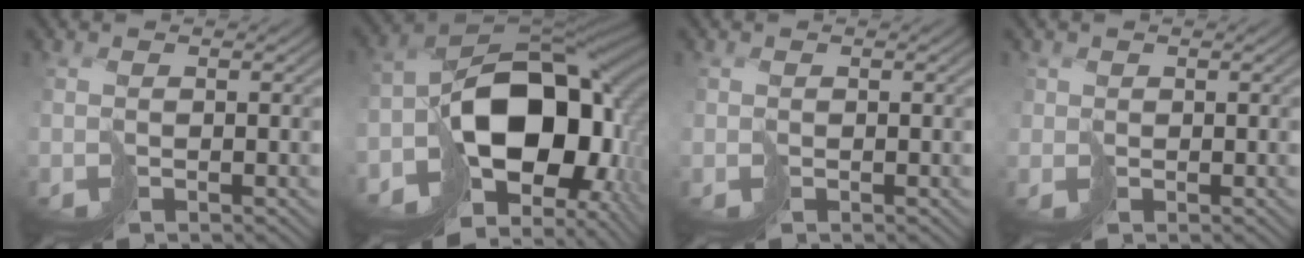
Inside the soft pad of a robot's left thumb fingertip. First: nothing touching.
{"total": 17.7, "force": [-5.1, 11.5, 12.4], "torque": [-0.175, -0.034, -0.062]}
{"total": 0.6, "force": [0.1, 0.3, -0.5], "torque": [0.016, 0.000, -0.001]}
{"total": 1.4, "force": [0.5, 0.9, -0.9], "torque": [0.019, -0.001, 0.007]}